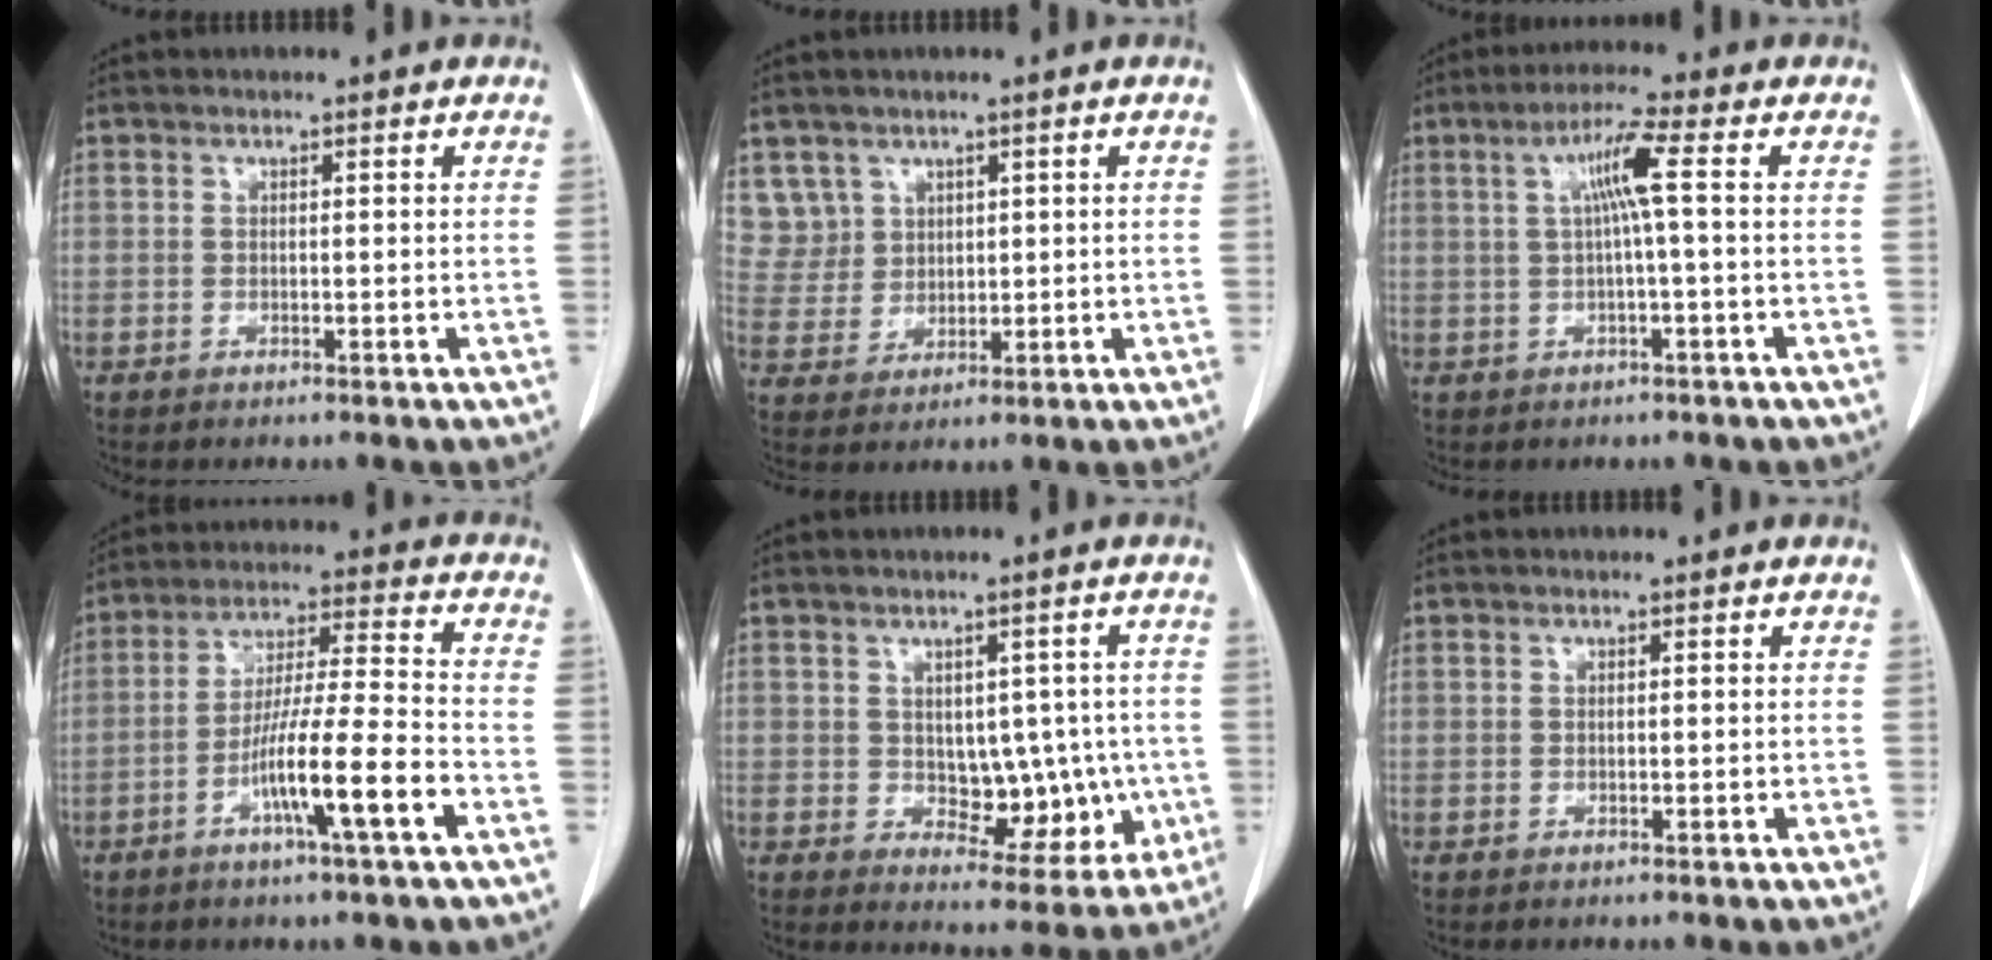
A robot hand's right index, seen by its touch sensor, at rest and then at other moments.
{"total": 5.8, "force": [3.3, 4.8, -0.2], "torque": [0.010, 0.009, 0.075]}
{"total": 5.3, "force": [0.8, -0.6, 5.2], "torque": [-0.095, 0.013, 0.018]}
{"total": 12.3, "force": [-5.2, -0.1, 11.1], "torque": [-0.200, -0.001, -0.094]}
{"total": 9.0, "force": [-0.5, 5.5, 7.1], "torque": [-0.069, 0.011, 0.011]}
{"total": 0.0}